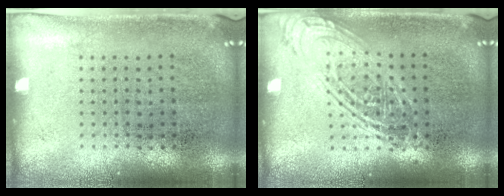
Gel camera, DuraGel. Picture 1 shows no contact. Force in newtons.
{"total": 2.3, "press": 2.3, "slide": 0.2}